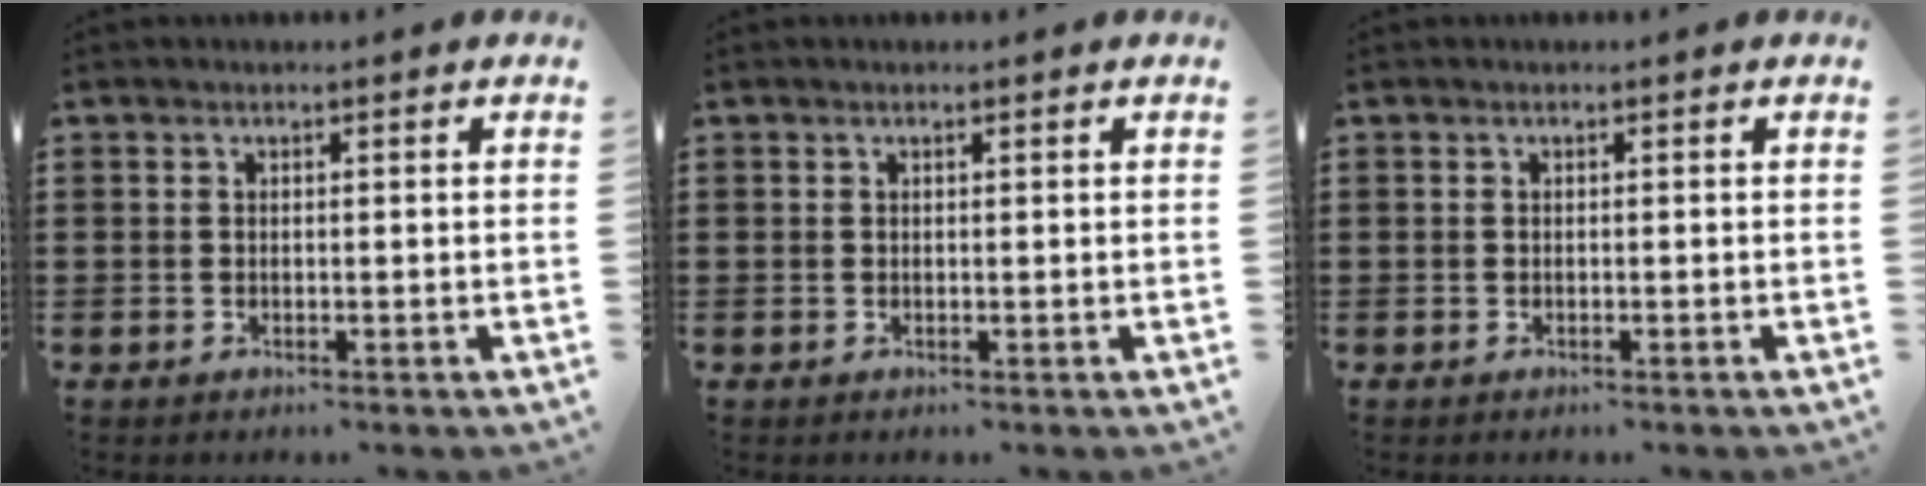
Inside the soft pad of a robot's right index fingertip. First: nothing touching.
{"total": 0.0}
{"total": 0.0}